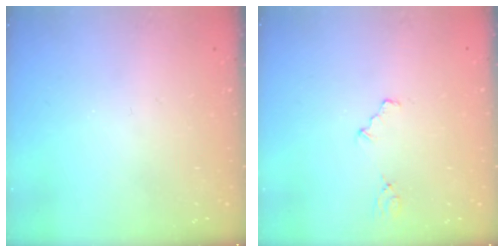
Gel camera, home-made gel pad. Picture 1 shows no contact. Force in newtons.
{"total": 2.9, "press": 2.9, "slide": 0.3}